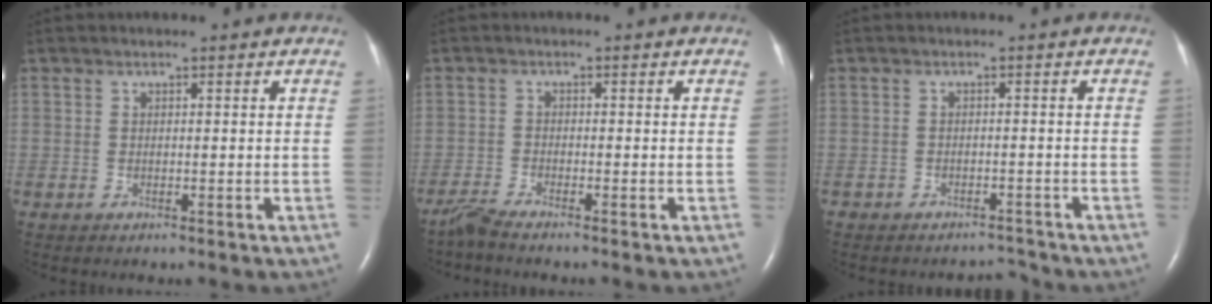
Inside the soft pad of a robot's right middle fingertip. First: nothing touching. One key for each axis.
{"total": 2.2, "fx": -2.1, "fy": -0.4, "fz": 0.7, "tx": -0.027, "ty": -0.011, "tz": -0.046}
{"total": 2.2, "fx": -2.0, "fy": 0.6, "fz": -0.6, "tx": 0.013, "ty": -0.001, "tz": -0.029}